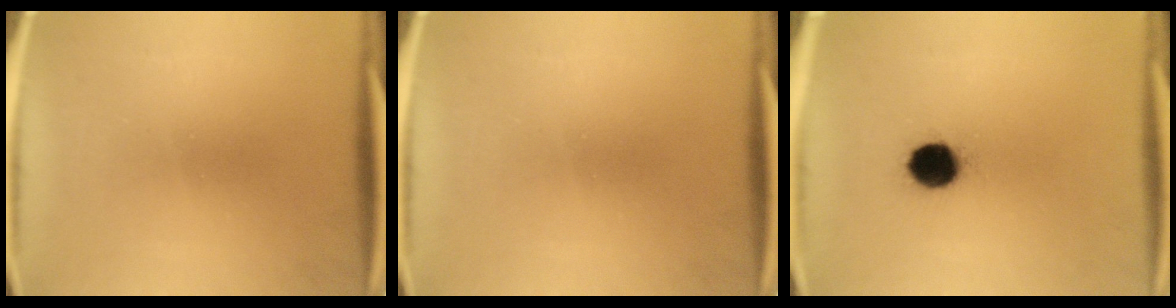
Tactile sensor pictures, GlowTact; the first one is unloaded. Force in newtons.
{"total": 0.0}
{"total": 8.5}